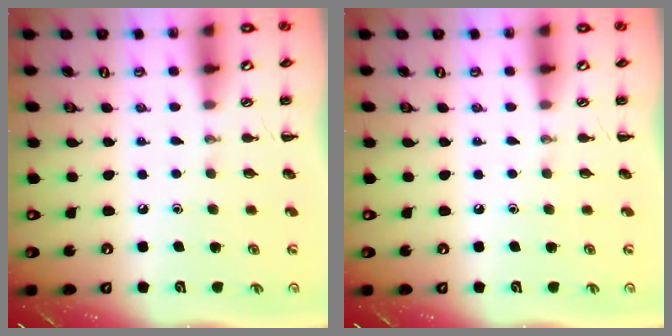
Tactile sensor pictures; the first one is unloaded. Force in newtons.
{"total": 0.0}